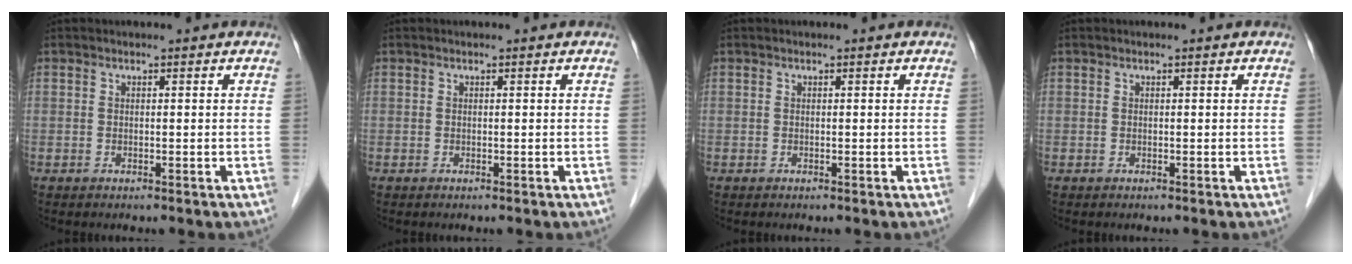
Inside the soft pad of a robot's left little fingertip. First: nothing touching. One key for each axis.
{"total": 0.0}
{"total": 0.0}
{"total": 0.0}